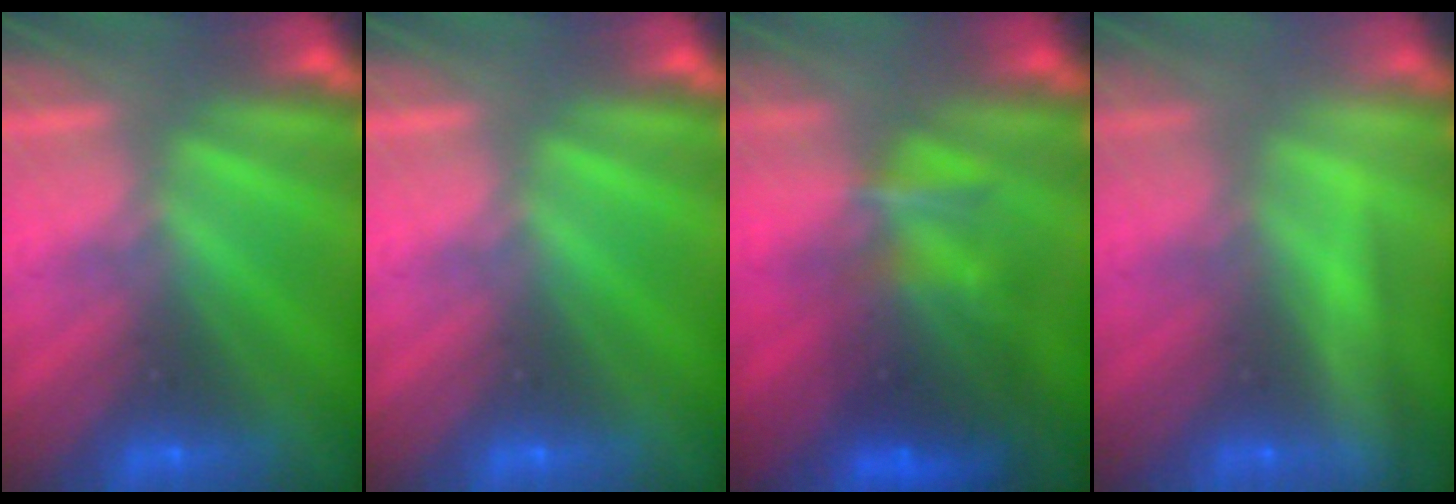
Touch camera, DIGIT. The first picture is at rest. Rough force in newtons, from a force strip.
{"total": 0.0}
{"total": 8.1}
{"total": 2.3}